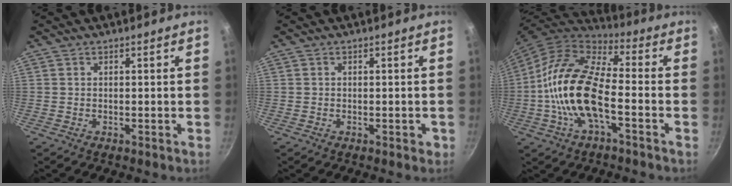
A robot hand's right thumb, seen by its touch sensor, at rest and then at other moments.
{"total": 1.2, "force": [-0.4, 0.9, 0.8], "torque": [-0.005, 0.004, -0.006]}
{"total": 17.6, "force": [-3.6, 7.8, 15.4], "torque": [-0.286, 0.035, -0.084]}